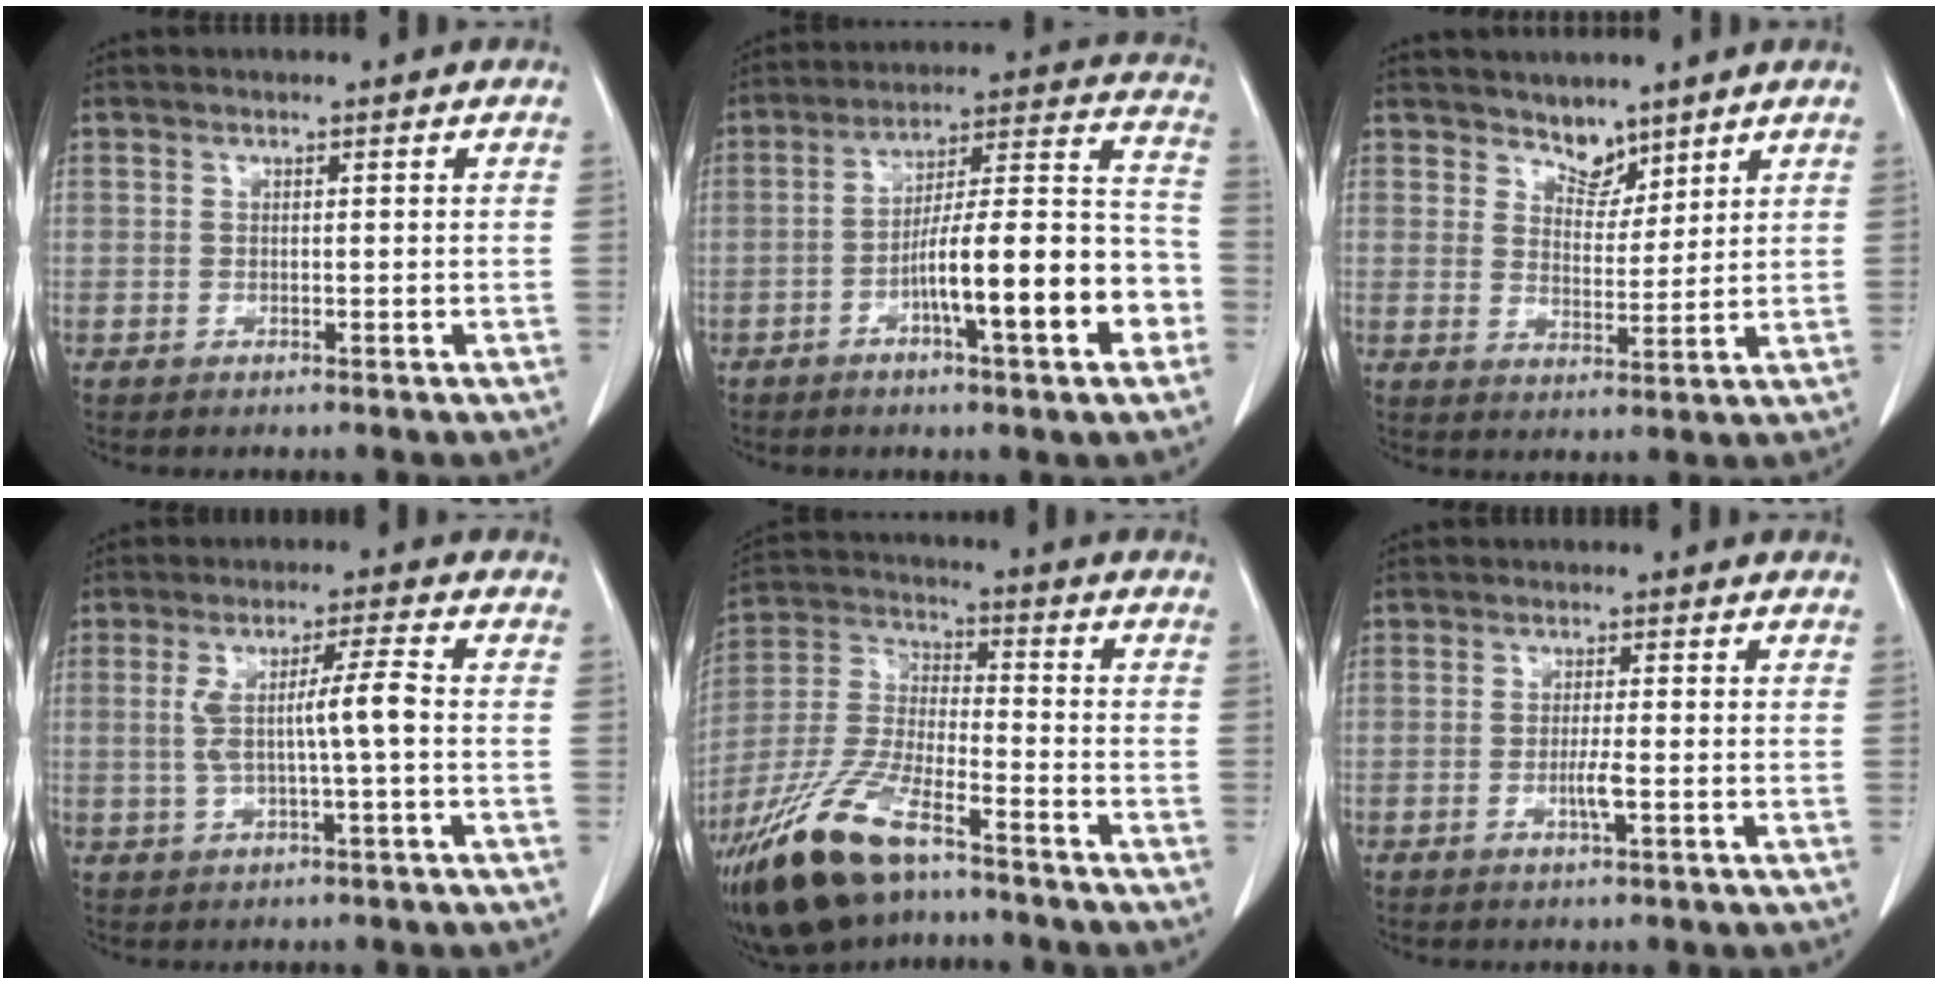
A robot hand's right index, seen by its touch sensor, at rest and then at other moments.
{"total": 16.3, "force": [-5.7, 2.0, 15.1], "torque": [-0.227, 0.020, -0.084]}
{"total": 4.1, "force": [3.5, 1.9, 0.9], "torque": [-0.011, -0.001, 0.066]}
{"total": 6.1, "force": [0.0, -0.2, 6.1], "torque": [-0.116, 0.012, 0.006]}
{"total": 16.5, "force": [-11.3, 4.9, 11.0], "torque": [-0.247, -0.019, -0.211]}
{"total": 2.3, "force": [-0.7, -0.1, 2.2], "torque": [-0.046, -0.002, -0.010]}